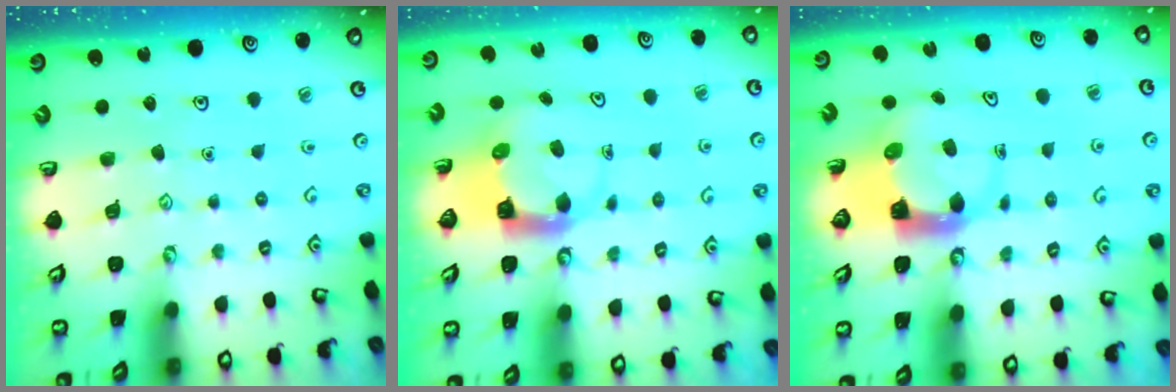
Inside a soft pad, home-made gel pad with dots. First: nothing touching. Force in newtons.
{"total": 4.0, "press": 4.0, "slide": 0.3}
{"total": 3.8, "press": 3.7, "slide": 0.6}